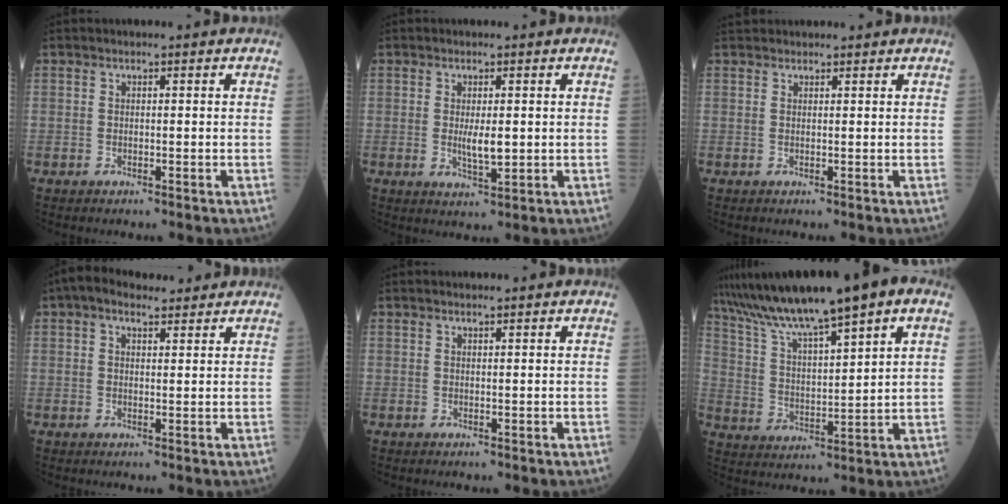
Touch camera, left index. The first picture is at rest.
{"total": 3.3, "force": [0.0, 1.1, 3.2], "torque": [-0.062, -0.011, 0.006]}
{"total": 5.0, "force": [4.6, 1.3, 1.1], "torque": [-0.010, 0.033, 0.069]}
{"total": 5.6, "force": [4.1, 2.8, 2.7], "torque": [-0.056, 0.034, 0.075]}
{"total": 0.9, "force": [0.8, 0.2, 0.3], "torque": [-0.012, 0.002, 0.015]}
{"total": 16.3, "force": [11.9, 1.3, 11.1], "torque": [-0.192, 0.025, 0.210]}